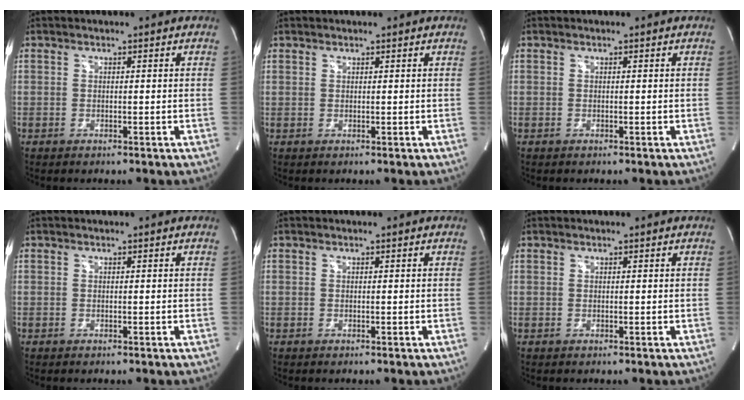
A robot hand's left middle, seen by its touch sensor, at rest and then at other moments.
{"total": 0.7, "force": [0.5, 0.4, 0.0], "torque": [-0.002, 0.004, 0.009]}
{"total": 0.0}
{"total": 0.0}
{"total": 0.0}
{"total": 0.0}